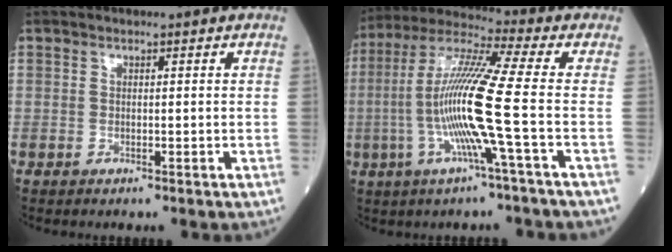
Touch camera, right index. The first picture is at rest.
{"total": 13.9, "force": [-2.7, -1.4, 13.6], "torque": [-0.273, 0.000, -0.061]}